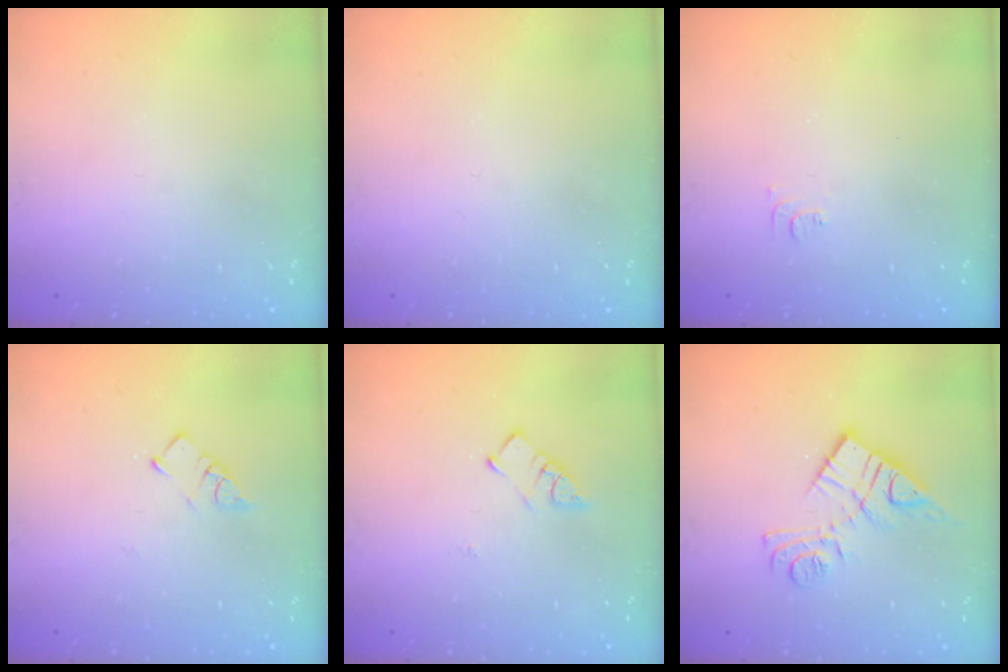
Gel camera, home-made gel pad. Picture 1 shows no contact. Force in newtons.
{"total": 0.0}
{"total": 5.4, "press": 5.3, "slide": 0.6}
{"total": 2.9, "press": 2.9, "slide": 0.2}
{"total": 3.3, "press": 3.3, "slide": 0.2}
{"total": 13.1, "press": 13.1, "slide": 0.9}